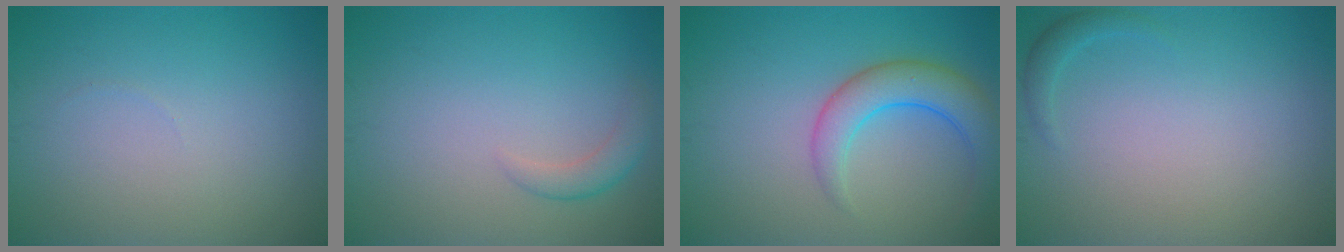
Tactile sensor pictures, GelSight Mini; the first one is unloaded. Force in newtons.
{"total": 1.6, "press": 1.6, "slide": 0.1}
{"total": 4.6, "press": 4.6, "slide": 0.3}
{"total": 1.0, "press": 1.0, "slide": 0.1}